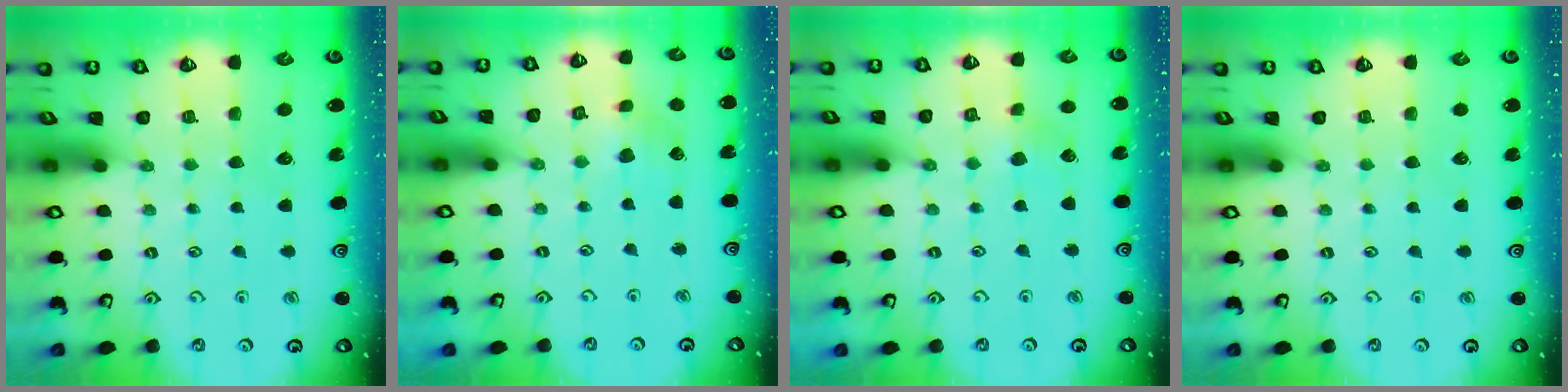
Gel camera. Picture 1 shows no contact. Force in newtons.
{"total": 3.0, "press": 2.9, "slide": 0.3}
{"total": 2.9, "press": 2.9, "slide": 0.2}
{"total": 0.0}